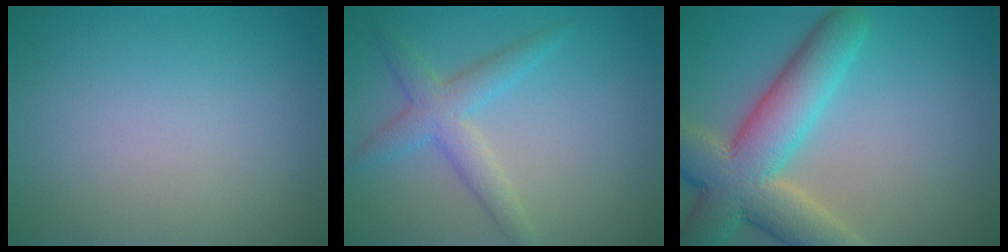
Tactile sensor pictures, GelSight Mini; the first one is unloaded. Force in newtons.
{"total": 3.4, "press": 3.4, "slide": 0.1}
{"total": 9.2, "press": 9.2, "slide": 0.7}